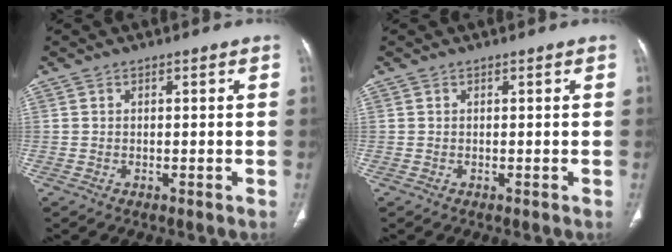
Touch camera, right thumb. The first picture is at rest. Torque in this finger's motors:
{"motor_torque": [0.00, 0.00, -0.08, 0.09, 0.03]}